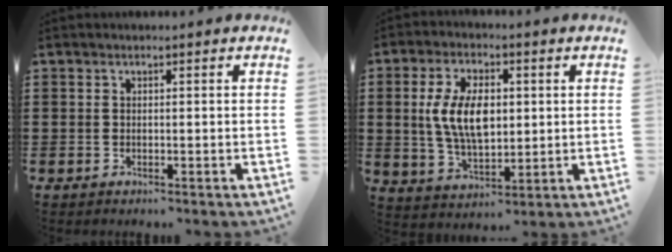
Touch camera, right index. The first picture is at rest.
{"total": 9.1, "force": [1.0, 5.0, 7.6], "torque": [-0.161, 0.005, 0.013]}